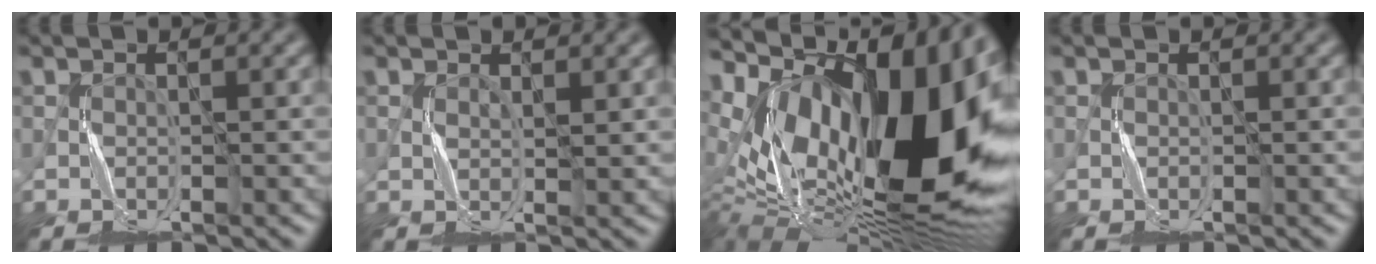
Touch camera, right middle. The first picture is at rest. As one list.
[{"total": 0.9, "force": [0.6, 0.1, 0.6], "torque": [-0.014, -0.001, 0.012]}, {"total": 19.8, "force": [3.5, 9.9, 16.8], "torque": [-0.275, 0.028, 0.048]}, {"total": 0.0}]